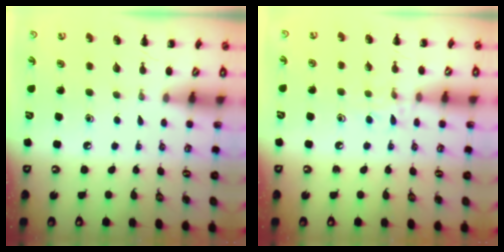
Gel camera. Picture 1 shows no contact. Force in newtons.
{"total": 7.4, "press": 7.2, "slide": 1.7}